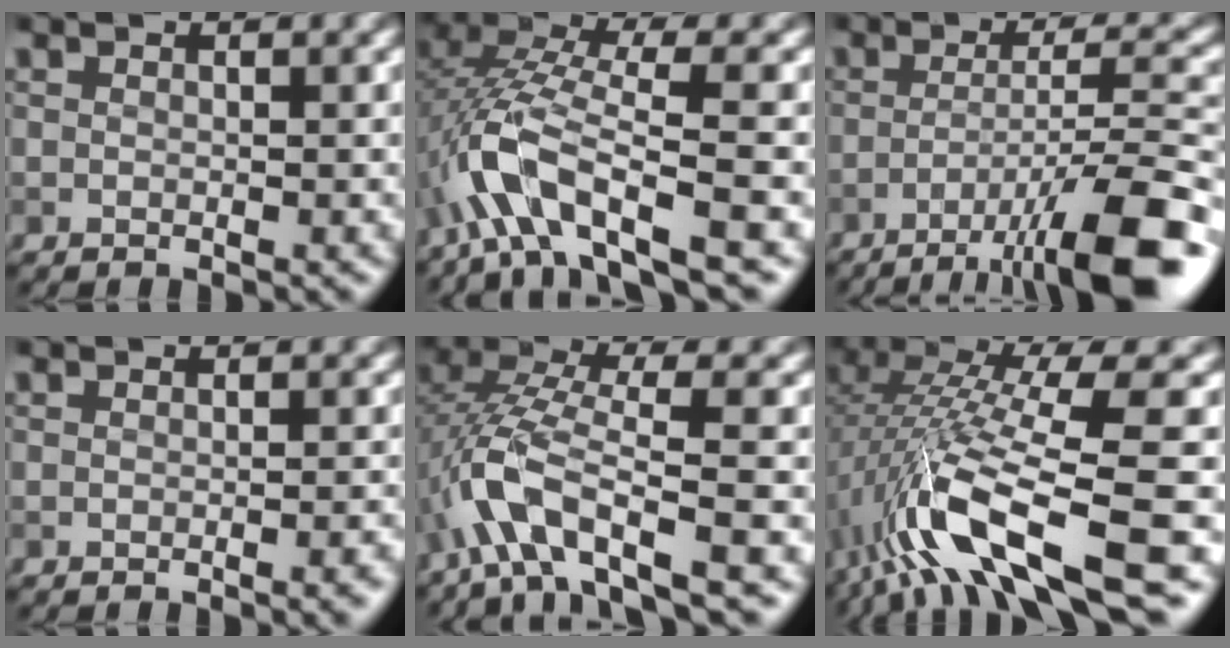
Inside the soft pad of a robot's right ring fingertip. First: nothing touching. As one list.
[{"total": 8.4, "force": [-3.8, 2.4, 7.1], "torque": [-0.148, 0.015, -0.079]}, {"total": 11.0, "force": [-6.4, 1.8, 8.8], "torque": [-0.120, 0.014, -0.103]}, {"total": 1.6, "force": [-0.6, 0.4, 1.4], "torque": [-0.010, 0.000, -0.009]}, {"total": 7.1, "force": [-3.3, 2.1, 5.9], "torque": [-0.120, 0.011, -0.071]}, {"total": 12.7, "force": [-5.3, 2.9, 11.2], "torque": [-0.219, 0.008, -0.085]}]